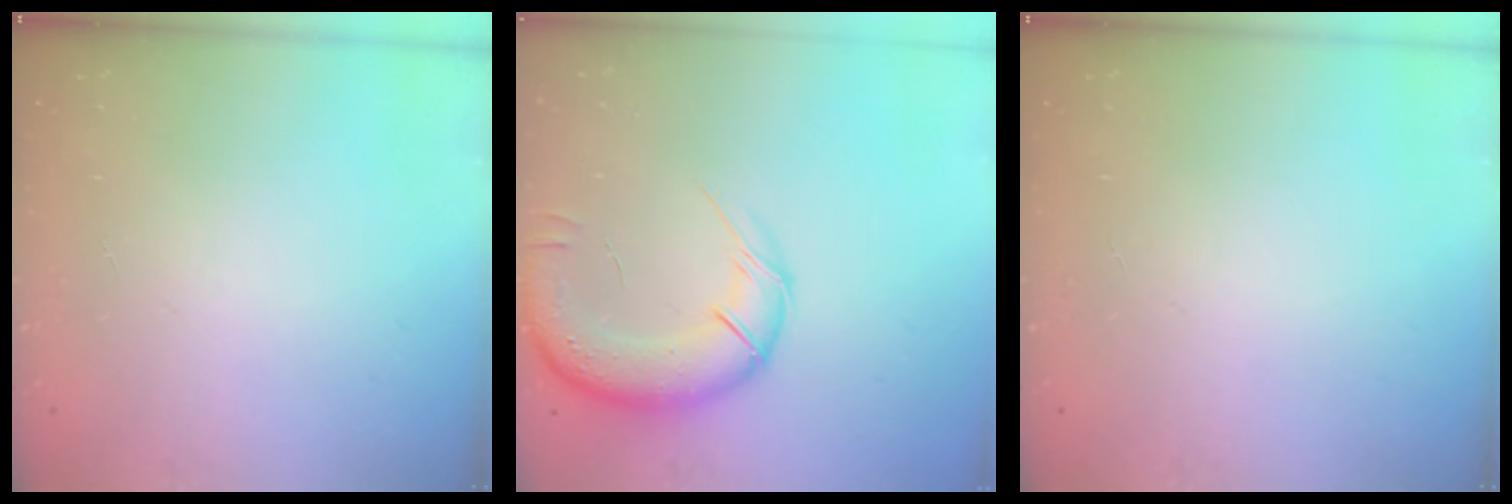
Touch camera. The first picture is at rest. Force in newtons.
{"total": 15.8, "press": 15.3, "slide": 4.0}
{"total": 0.0}